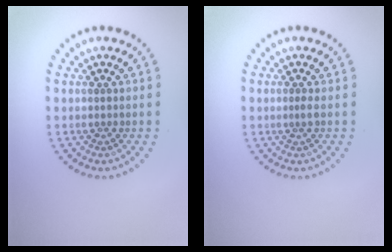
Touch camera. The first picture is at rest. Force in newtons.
{"total": 0.7, "press": 0.4, "slide": 0.6}